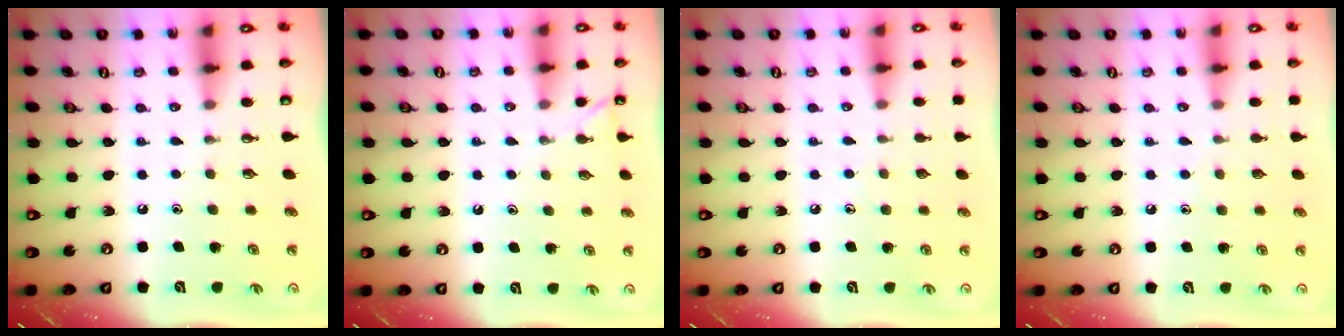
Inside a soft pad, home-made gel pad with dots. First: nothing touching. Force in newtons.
{"total": 2.2, "press": 2.2, "slide": 0.3}
{"total": 4.1, "press": 4.0, "slide": 0.6}
{"total": 4.3, "press": 4.3, "slide": 0.4}